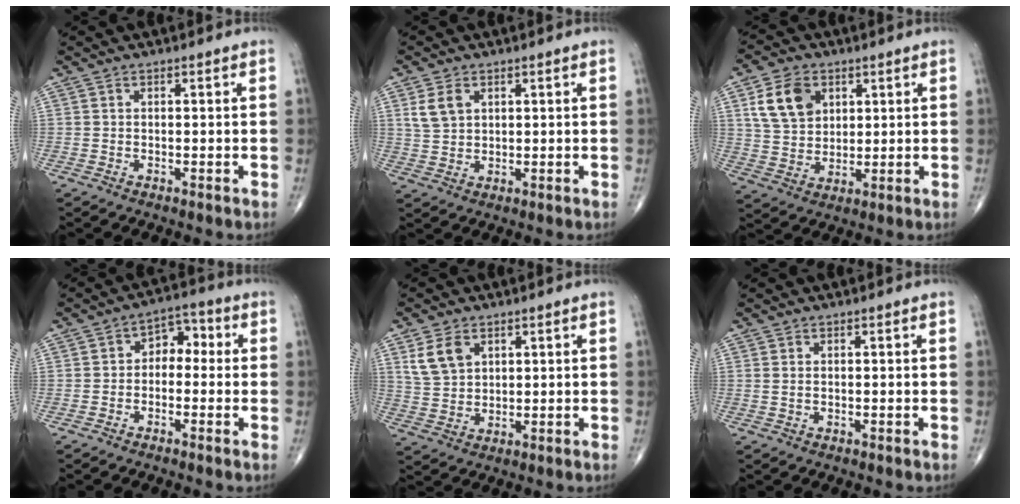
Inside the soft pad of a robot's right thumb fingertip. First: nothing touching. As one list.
[{"total": 4.7, "force": [2.0, 3.2, 2.8], "torque": [-0.049, -0.003, 0.045]}, {"total": 10.0, "force": [3.9, 7.2, 5.6], "torque": [-0.083, -0.012, 0.078]}, {"total": 5.6, "force": [-0.3, 3.9, 3.9], "torque": [-0.024, 0.029, -0.022]}, {"total": 6.3, "force": [3.0, 4.2, 3.6], "torque": [-0.061, -0.008, 0.066]}, {"total": 0.6, "force": [0.2, 0.2, 0.5], "torque": [-0.018, 0.005, 0.006]}]